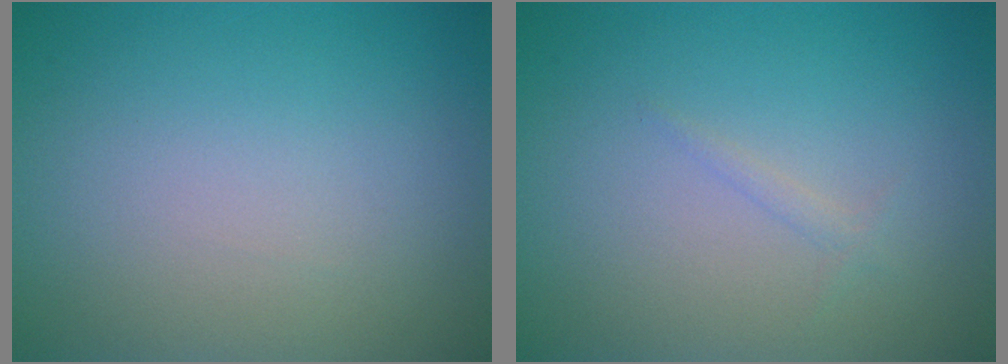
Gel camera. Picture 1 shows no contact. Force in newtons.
{"total": 0.7, "press": 0.7, "slide": 0.1}